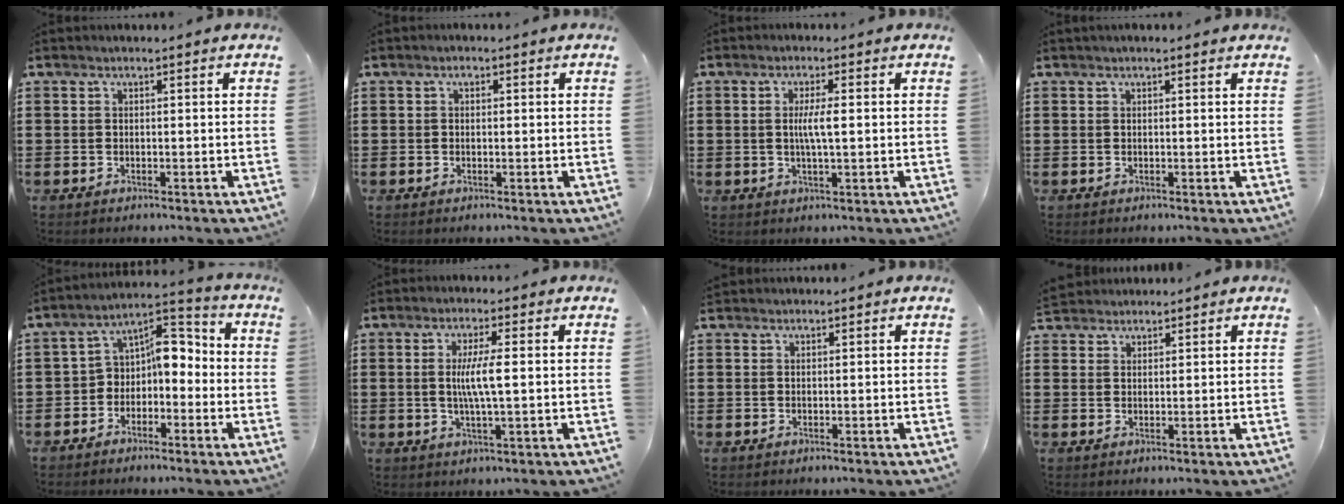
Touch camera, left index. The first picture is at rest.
{"total": 0.9, "force": [0.1, 0.6, 0.7], "torque": [-0.015, 0.006, 0.001]}
{"total": 3.7, "force": [0.2, 0.6, 3.7], "torque": [-0.069, -0.002, 0.001]}
{"total": 0.5, "force": [0.4, 0.2, 0.3], "torque": [-0.007, 0.003, 0.007]}
{"total": 5.5, "force": [-0.6, 4.2, 3.6], "torque": [-0.070, -0.002, -0.022]}
{"total": 5.2, "force": [0.4, 0.5, 5.2], "torque": [-0.096, -0.002, 0.004]}
{"total": 0.6, "force": [0.5, 0.3, 0.1], "torque": [-0.003, 0.001, 0.011]}
{"total": 2.2, "force": [2.0, 0.7, -0.2], "torque": [-0.003, 0.002, 0.041]}